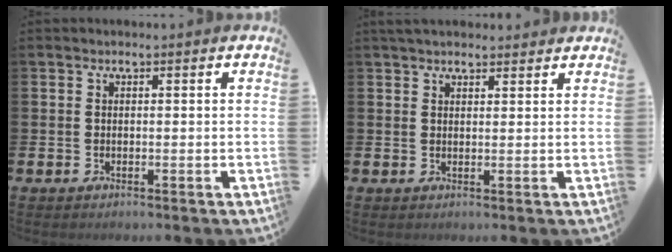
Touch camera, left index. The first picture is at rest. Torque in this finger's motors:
{"motor_torque": [1.19, -0.95, 0.32, 0.04]}